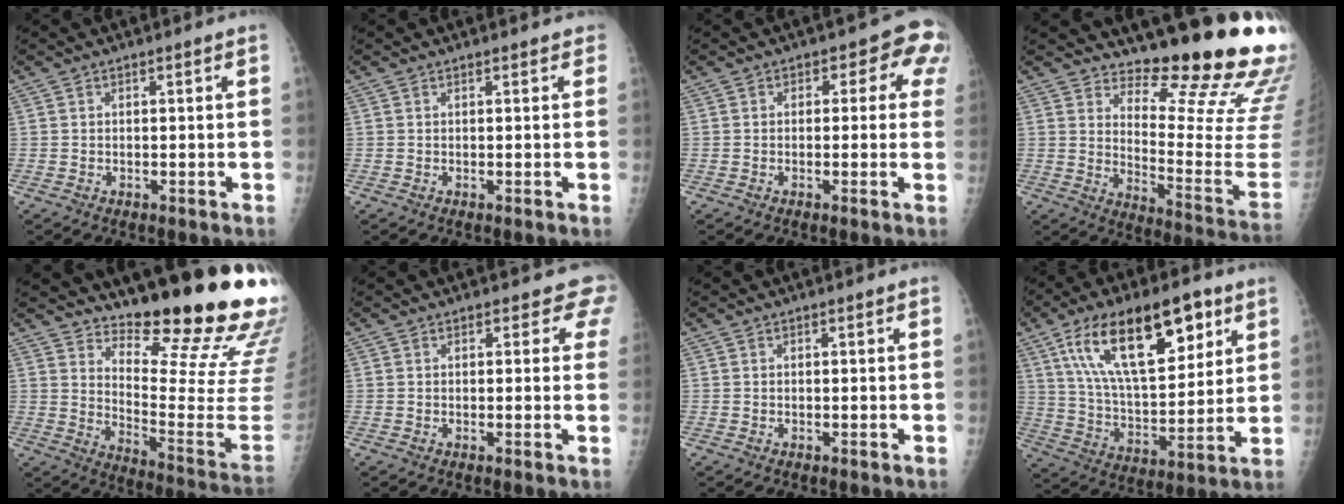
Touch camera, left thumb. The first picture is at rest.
{"total": 1.3, "force": [1.0, 0.7, 0.5], "torque": [0.011, 0.001, 0.005]}
{"total": 6.4, "force": [2.0, 4.2, 4.4], "torque": [0.004, 0.006, 0.008]}
{"total": 17.5, "force": [15.3, 2.4, 8.1], "torque": [-0.074, -0.188, 0.197]}
{"total": 21.4, "force": [17.2, 2.6, 12.4], "torque": [-0.155, -0.171, 0.244]}
{"total": 3.6, "force": [3.0, 2.0, 0.8], "torque": [0.026, -0.011, 0.015]}
{"total": 0.0}
{"total": 23.5, "force": [11.4, 10.2, 17.9], "torque": [-0.277, -0.024, 0.201]}